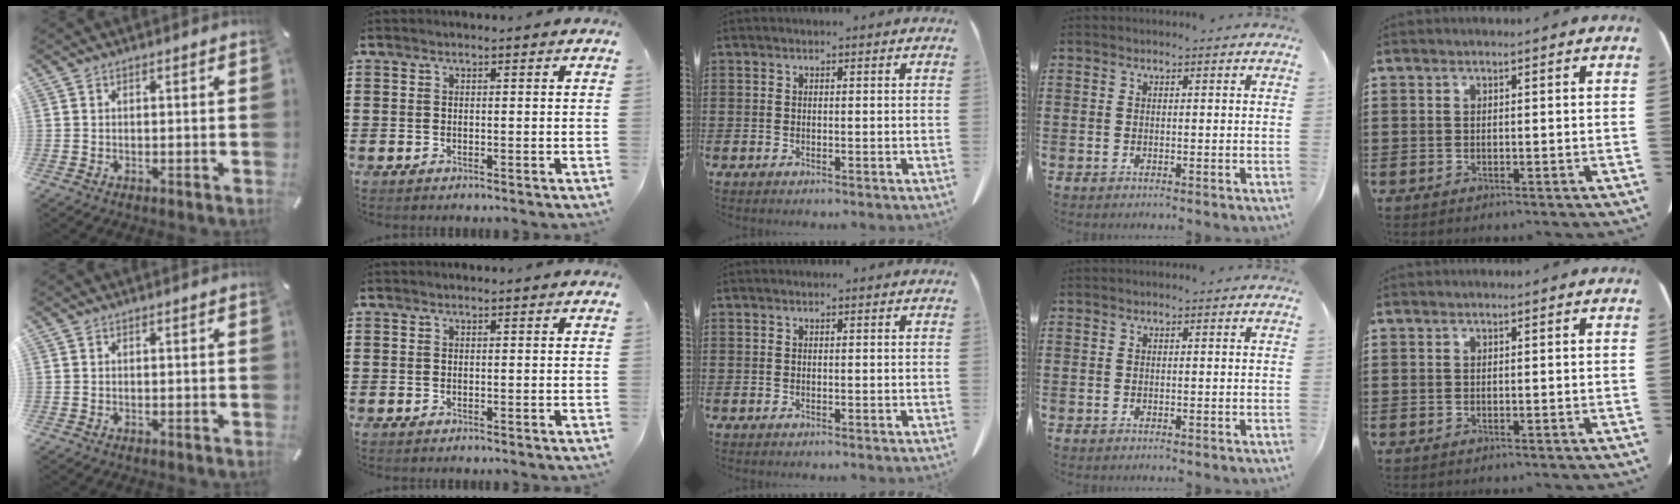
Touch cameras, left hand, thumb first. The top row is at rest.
{}